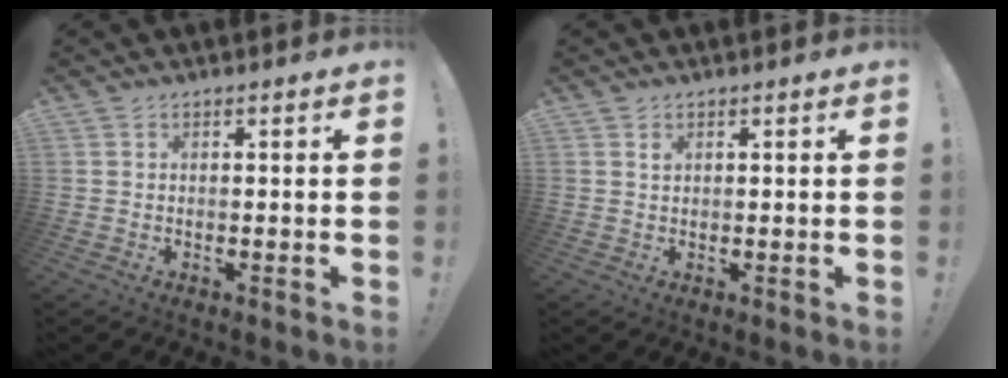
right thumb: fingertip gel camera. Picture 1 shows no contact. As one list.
[{"total": 0.9, "force": [0.6, 0.6, 0.3], "torque": [0.008, -0.006, 0.010]}]